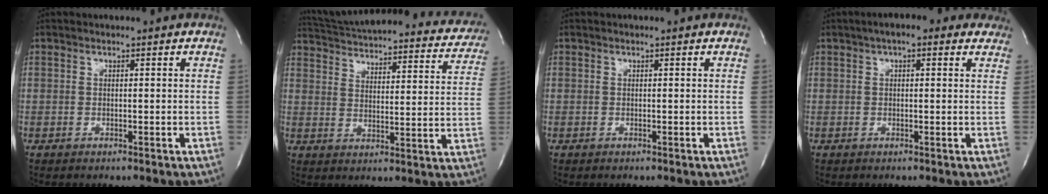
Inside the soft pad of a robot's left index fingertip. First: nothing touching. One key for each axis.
{"total": 27.9, "fx": 25.9, "fy": 4.9, "fz": 9.1, "tx": -0.151, "ty": -0.055, "tz": 0.320}
{"total": 0.0}
{"total": 7.7, "fx": 5.4, "fy": 2.0, "fz": 5.2, "tx": -0.072, "ty": 0.028, "tz": 0.068}